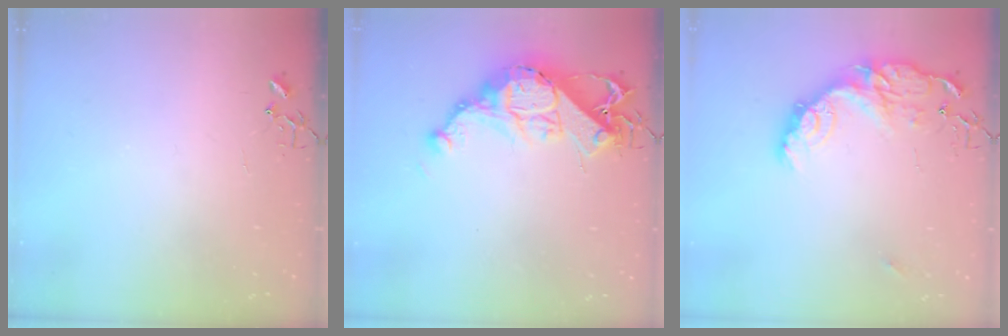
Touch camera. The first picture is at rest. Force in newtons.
{"total": 15.2, "press": 15.1, "slide": 1.2}
{"total": 15.2, "press": 15.2, "slide": 1.2}